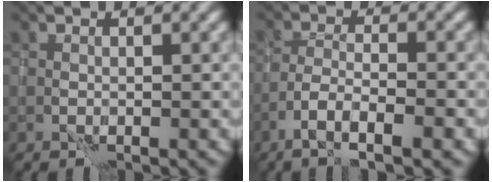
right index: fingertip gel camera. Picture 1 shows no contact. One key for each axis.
{"total": 4.2, "fx": -2.6, "fy": 0.6, "fz": 3.2, "tx": -0.061, "ty": 0.003, "tz": -0.048}